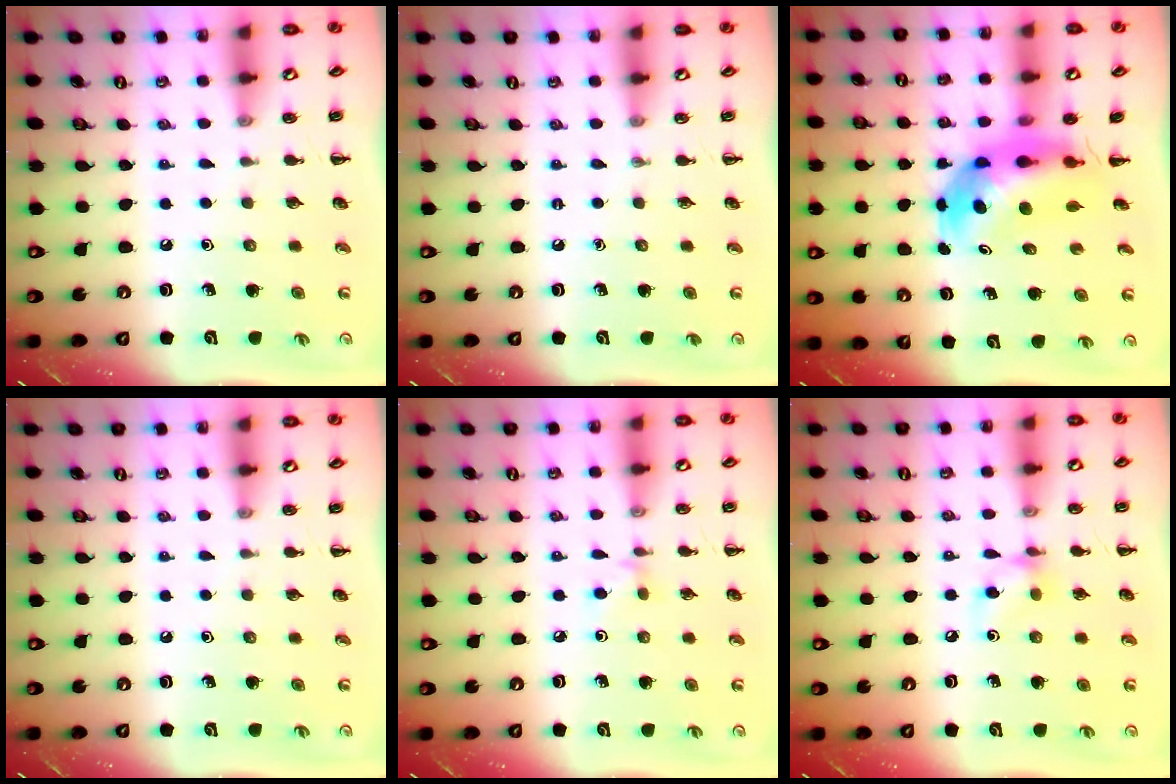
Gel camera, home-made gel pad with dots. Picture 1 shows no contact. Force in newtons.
{"total": 0.0}
{"total": 7.1, "press": 6.7, "slide": 2.2}
{"total": 0.0}
{"total": 3.0, "press": 2.7, "slide": 1.2}
{"total": 7.0, "press": 6.9, "slide": 1.4}